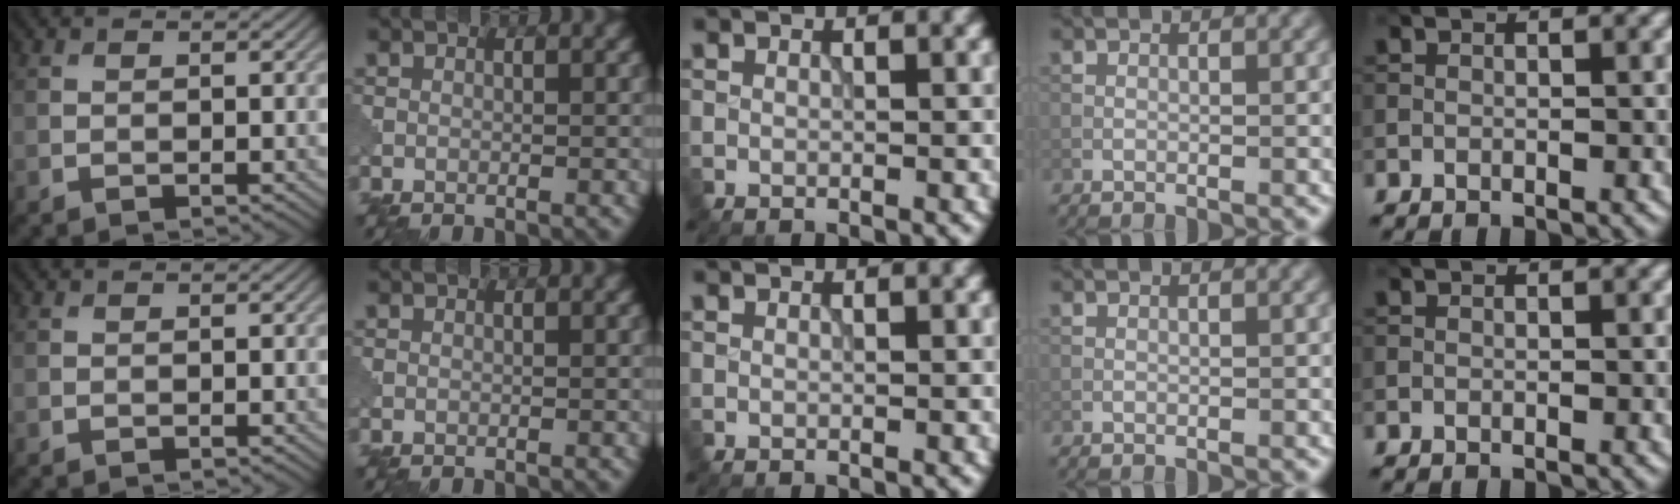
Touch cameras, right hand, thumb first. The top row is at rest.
{}